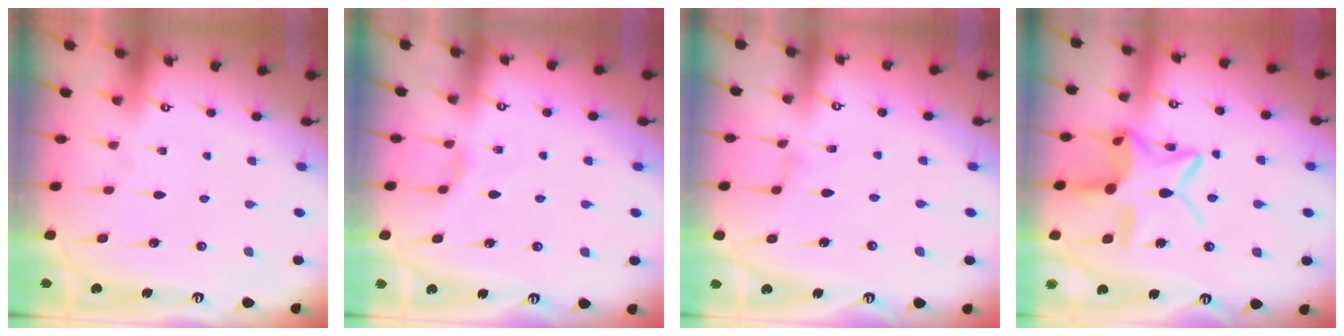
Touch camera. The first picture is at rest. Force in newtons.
{"total": 1.9, "press": 1.8, "slide": 0.4}
{"total": 1.0, "press": 1.0, "slide": 0.2}
{"total": 15.2, "press": 15.1, "slide": 1.1}